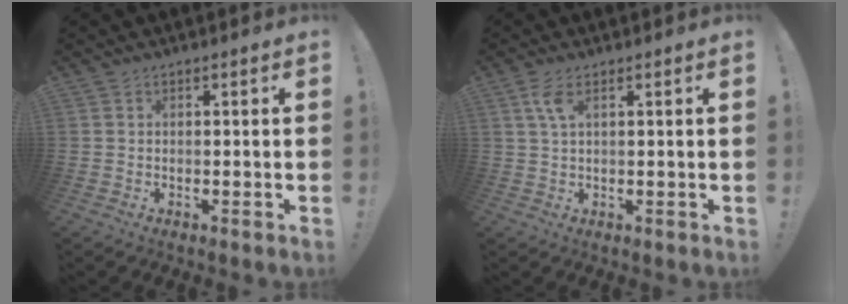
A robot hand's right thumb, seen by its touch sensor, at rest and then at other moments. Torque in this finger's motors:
{"motor_torque": [1.07, 0.59, 0.85, -0.49, 0.27]}